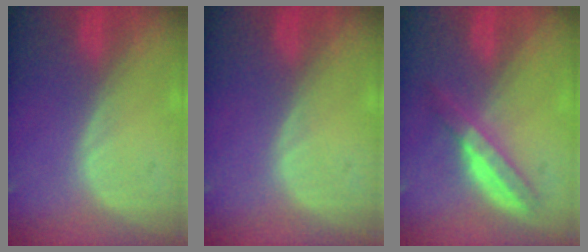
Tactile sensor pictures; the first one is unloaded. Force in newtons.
{"total": 0.0}
{"total": 5.1, "press": 4.8, "slide": 1.7}